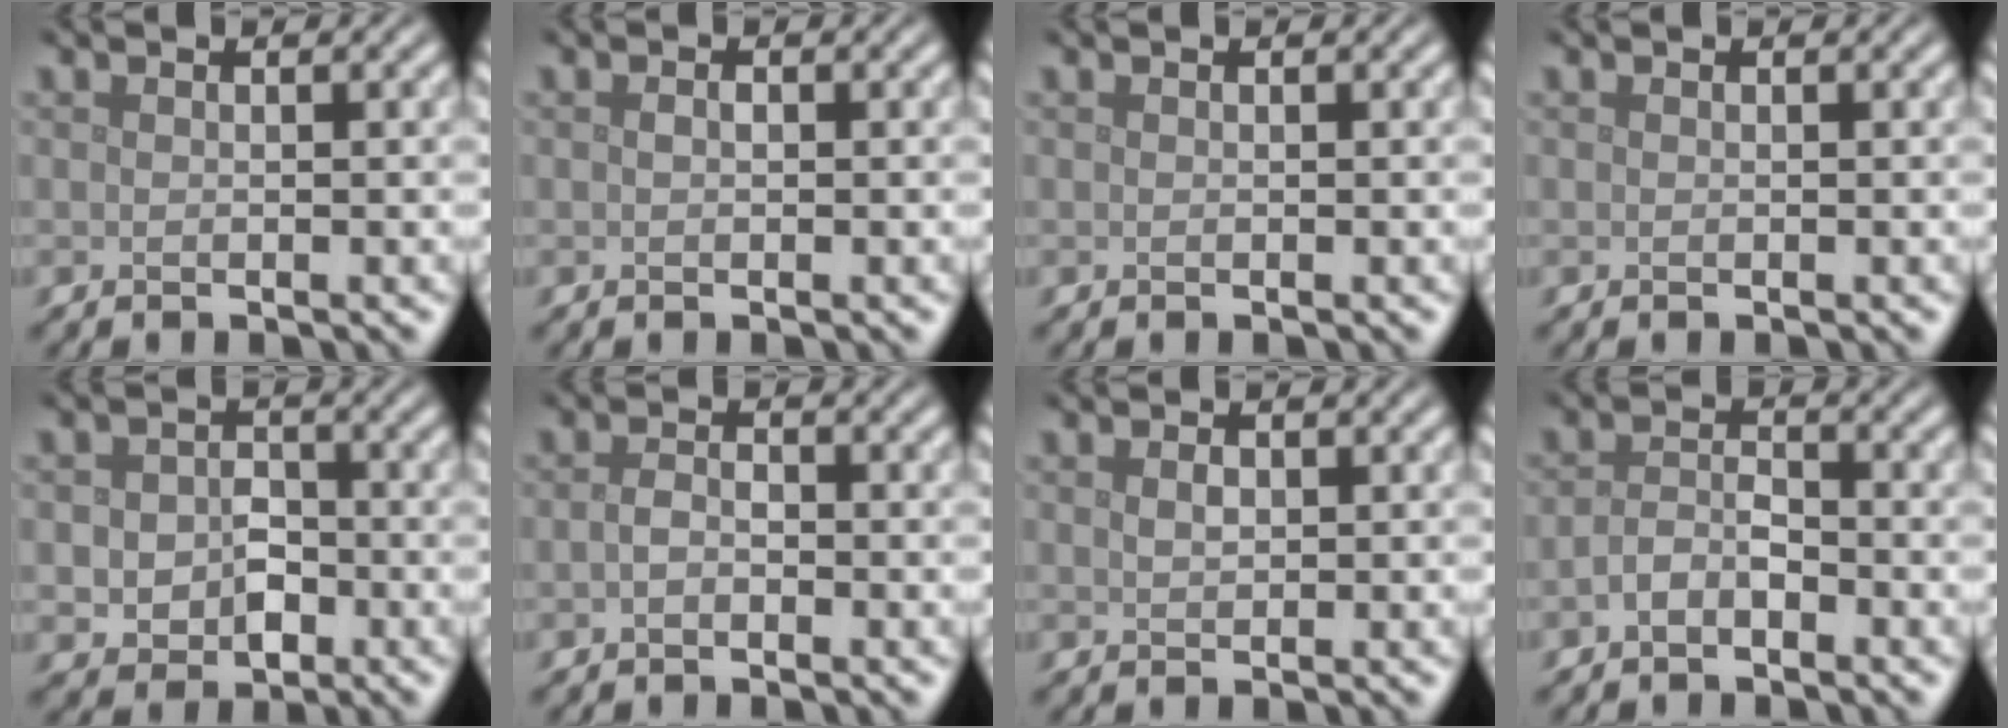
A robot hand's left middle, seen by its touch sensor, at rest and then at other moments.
{"total": 0.6, "force": [0.0, 0.3, 0.4], "torque": [-0.011, 0.000, 0.000]}
{"total": 0.0}
{"total": 0.0}
{"total": 3.6, "force": [-0.9, 2.8, 2.1], "torque": [-0.032, -0.005, -0.015]}
{"total": 1.3, "force": [-0.4, 0.8, 0.9], "torque": [-0.021, 0.002, -0.011]}
{"total": 1.0, "force": [0.3, 0.6, 0.7], "torque": [-0.015, 0.001, 0.007]}
{"total": 1.9, "force": [-1.1, 1.0, 1.3], "torque": [-0.027, 0.006, -0.025]}